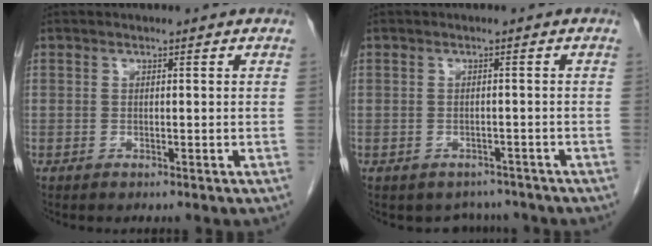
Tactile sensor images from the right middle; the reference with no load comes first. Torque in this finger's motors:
{"motor_torque": [0.01, -0.01, -0.03, -0.01]}